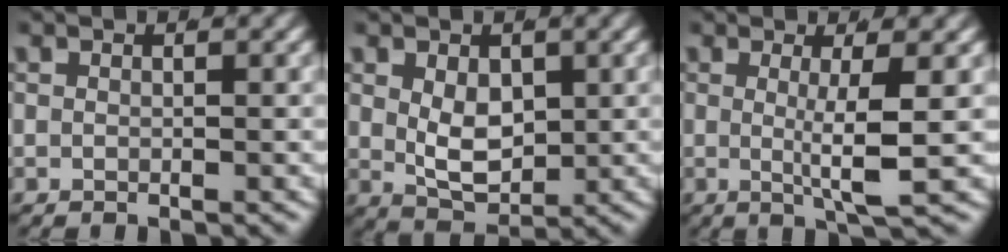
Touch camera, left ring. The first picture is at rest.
{"total": 4.3, "force": [0.2, 2.8, 3.3], "torque": [-0.063, -0.028, 0.020]}
{"total": 4.4, "force": [0.2, 0.1, 4.4], "torque": [-0.072, -0.011, 0.007]}